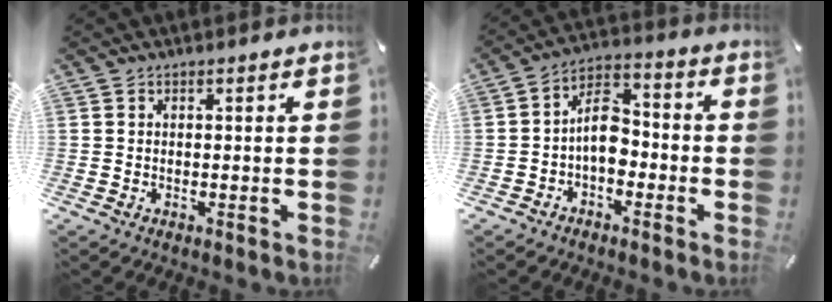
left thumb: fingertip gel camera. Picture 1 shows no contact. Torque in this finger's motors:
{"motor_torque": [0.99, 1.32, 0.95, 0.24, 0.31]}